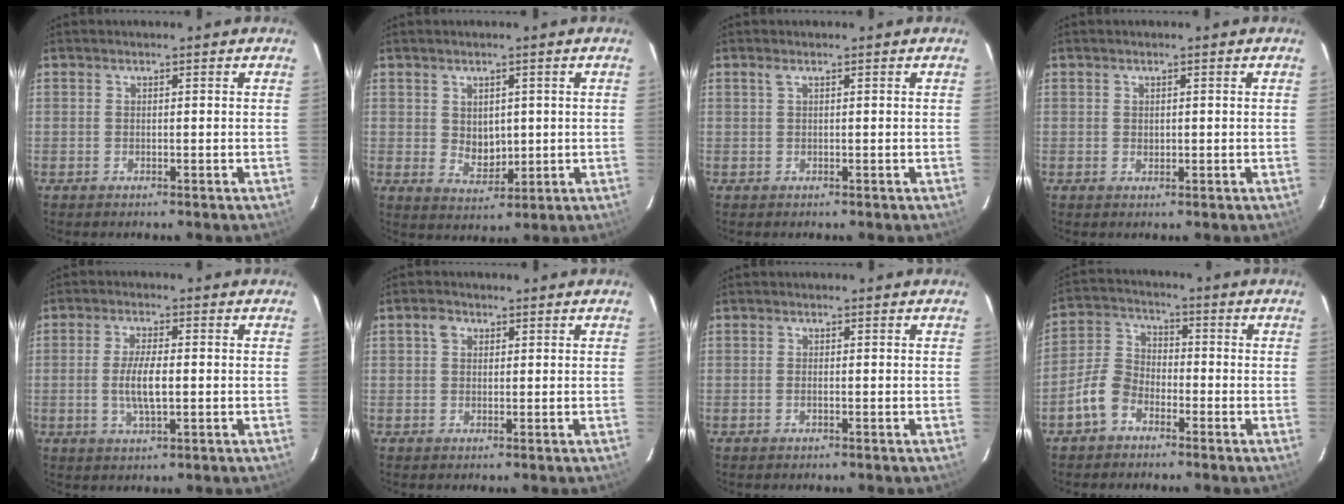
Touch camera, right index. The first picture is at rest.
{"total": 4.6, "force": [0.9, 3.7, 2.7], "torque": [-0.042, -0.004, 0.027]}
{"total": 0.6, "force": [0.3, -0.1, 0.5], "torque": [-0.012, 0.004, 0.005]}
{"total": 0.8, "force": [0.2, 0.7, 0.3], "torque": [-0.003, 0.000, 0.006]}
{"total": 5.8, "force": [-0.6, 1.6, 5.5], "torque": [-0.109, -0.005, -0.009]}
{"total": 2.2, "force": [0.8, 1.8, 1.0], "torque": [-0.017, 0.010, 0.013]}
{"total": 0.7, "force": [-0.2, 0.2, 0.6], "torque": [-0.014, 0.001, -0.005]}
{"total": 7.0, "force": [-4.1, 4.7, 3.2], "torque": [-0.074, 0.021, -0.087]}